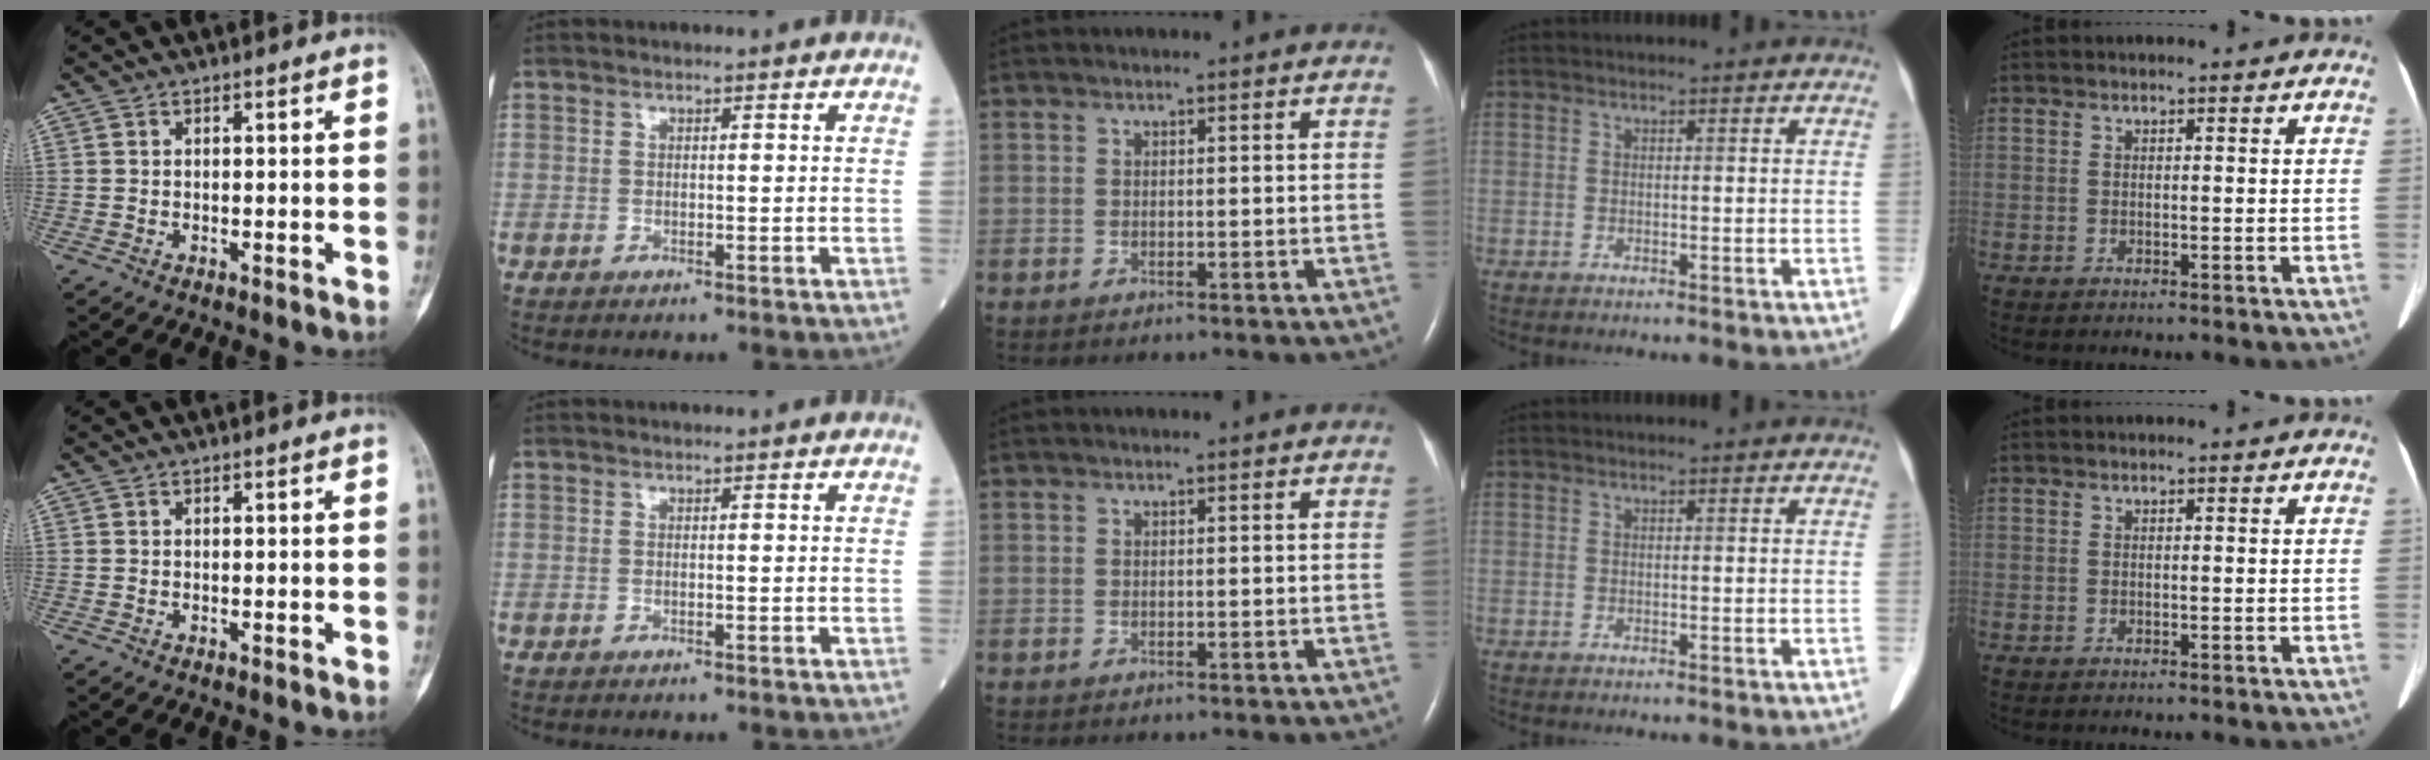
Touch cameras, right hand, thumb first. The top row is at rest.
{}